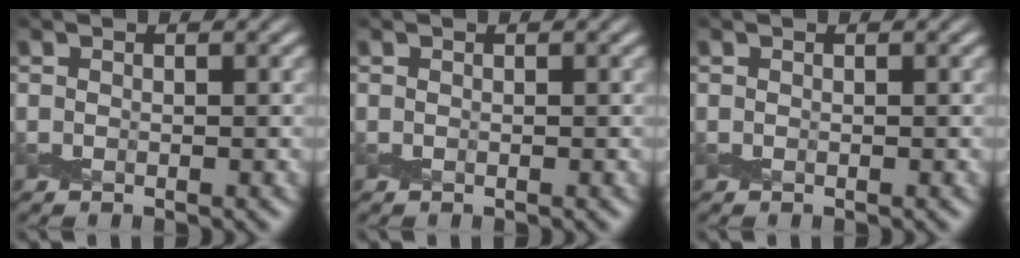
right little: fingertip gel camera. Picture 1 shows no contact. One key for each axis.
{"total": 0.0}
{"total": 0.0}